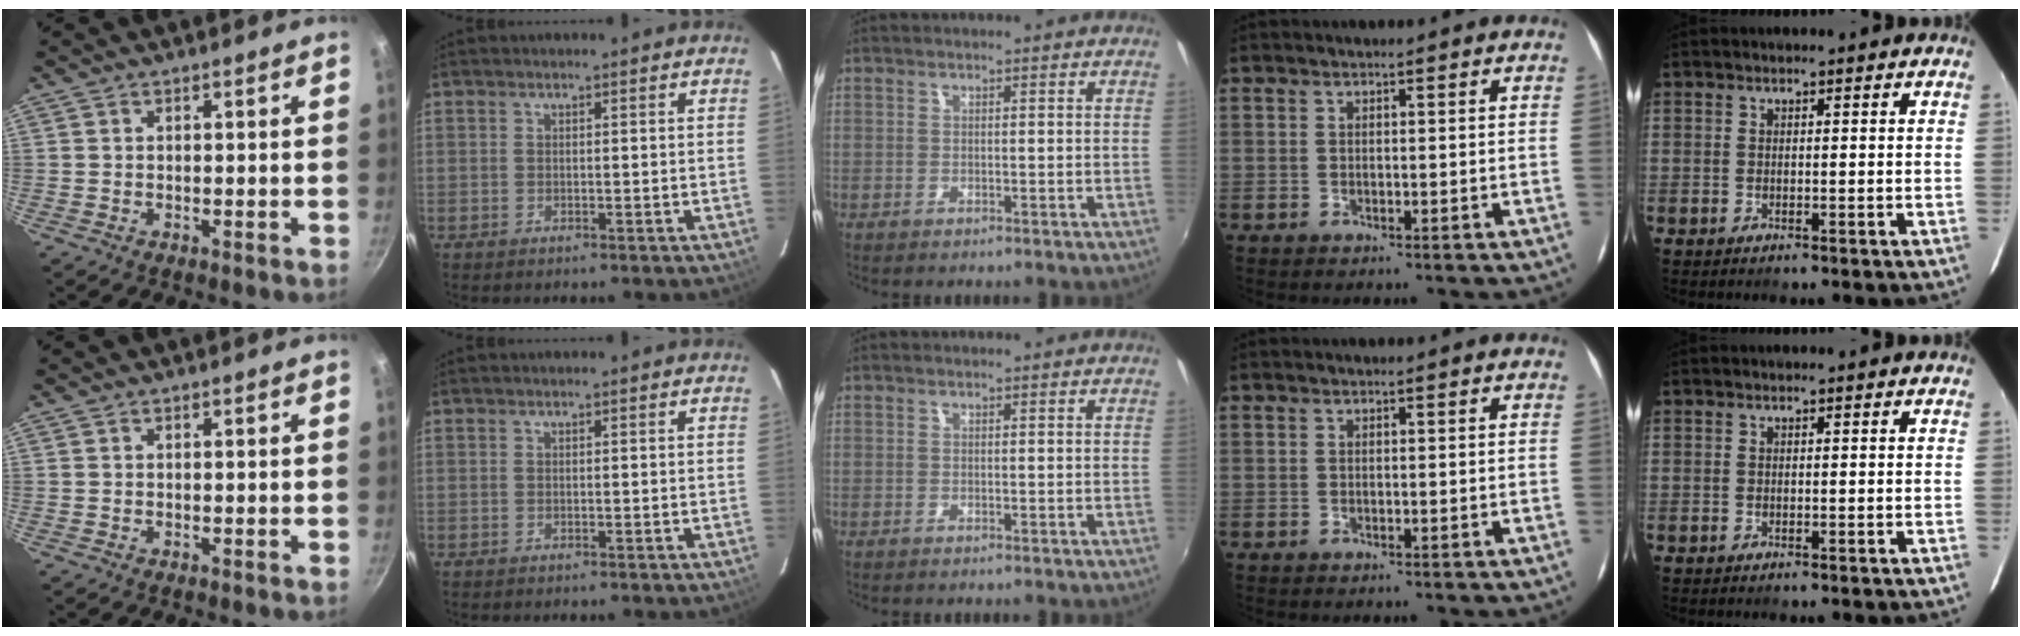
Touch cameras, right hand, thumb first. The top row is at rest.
{}